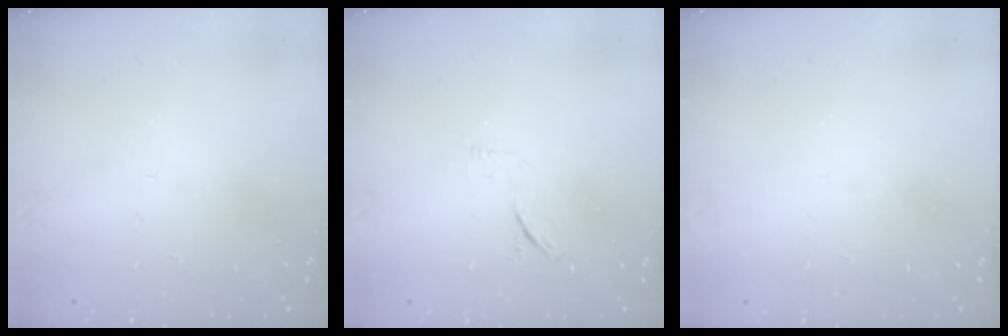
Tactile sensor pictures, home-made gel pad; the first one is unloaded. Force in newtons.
{"total": 4.2, "press": 4.0, "slide": 1.4}
{"total": 1.6, "press": 1.6, "slide": 0.1}